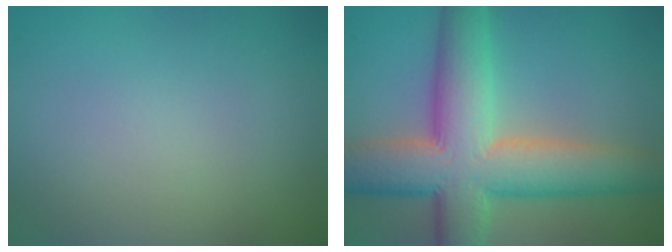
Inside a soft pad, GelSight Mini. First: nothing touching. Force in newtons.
{"total": 11.2, "press": 11.1, "slide": 0.4}